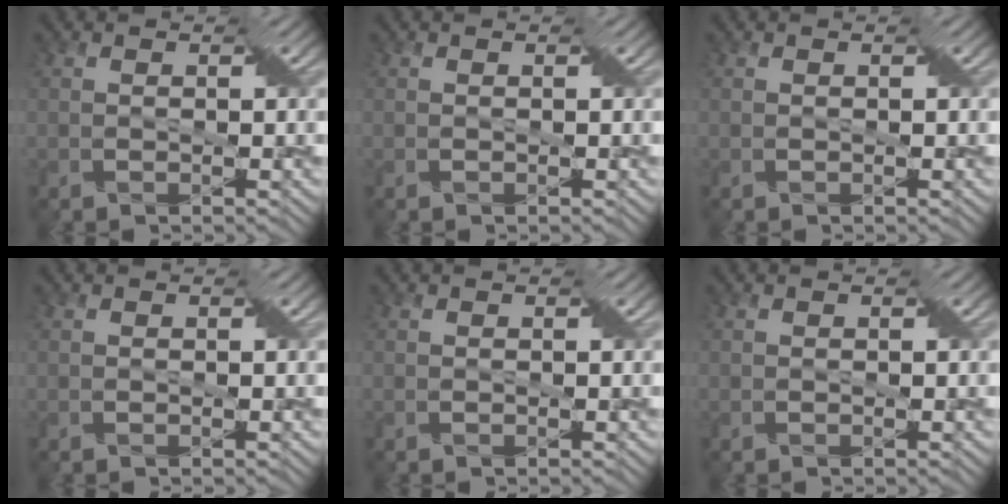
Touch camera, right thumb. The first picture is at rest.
{"total": 0.0}
{"total": 0.0}
{"total": 0.0}
{"total": 0.0}
{"total": 0.0}